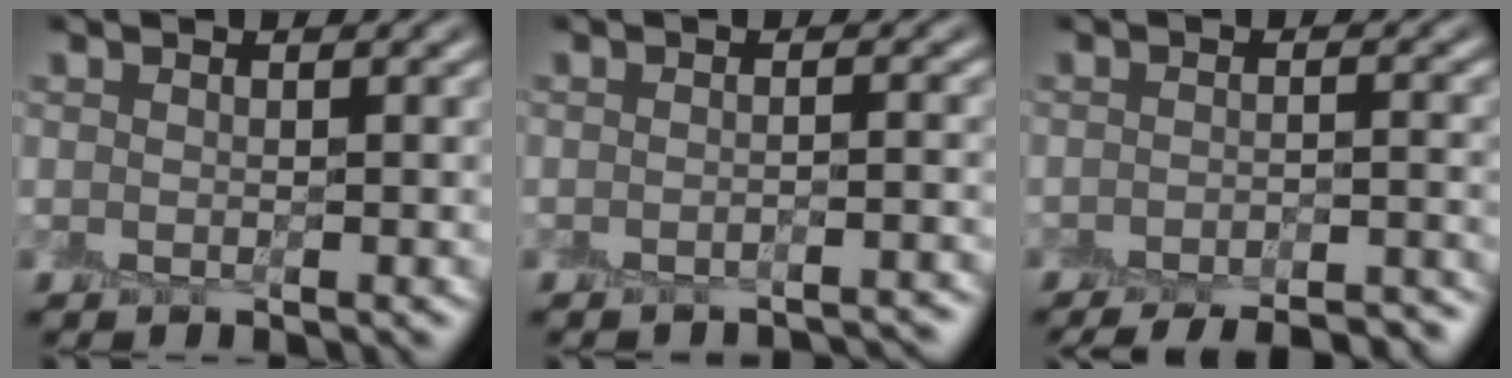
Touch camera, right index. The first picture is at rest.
{"total": 2.5, "force": [-2.5, -0.1, 0.2], "torque": [0.007, 0.000, -0.031]}
{"total": 8.0, "force": [-7.3, 1.9, 2.8], "torque": [-0.023, -0.001, -0.082]}